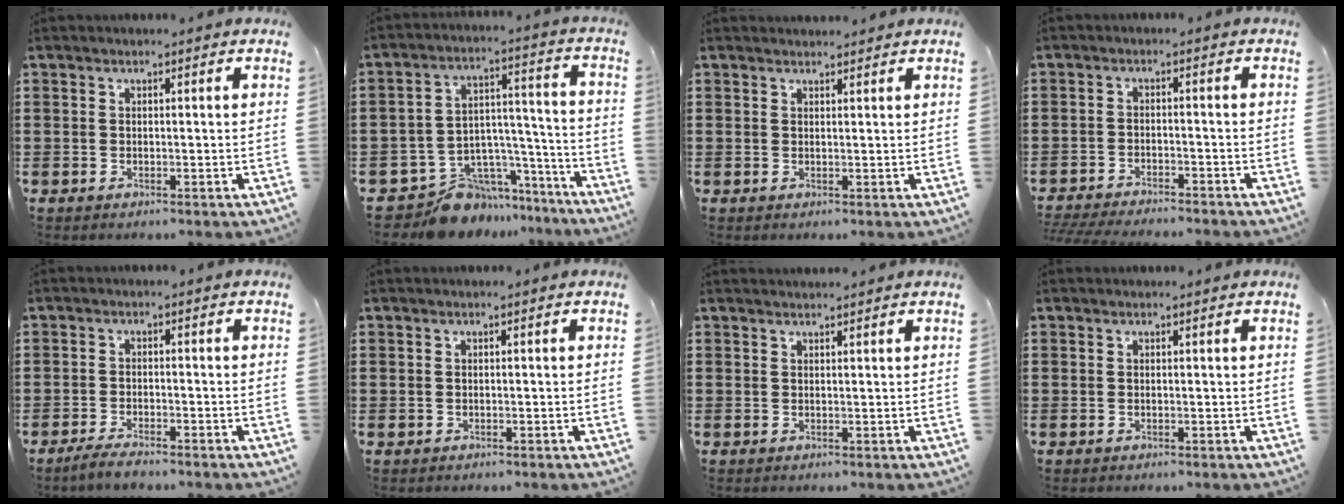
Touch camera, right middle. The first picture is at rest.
{"total": 9.3, "force": [-8.2, 4.2, 1.1], "torque": [-0.028, 0.022, -0.154]}
{"total": 1.2, "force": [1.2, 0.0, 0.0], "torque": [-0.001, 0.000, 0.024]}
{"total": 3.2, "force": [-3.2, -0.1, 0.4], "torque": [-0.015, -0.002, -0.069]}
{"total": 2.3, "force": [-2.1, 0.2, 1.1], "torque": [-0.025, 0.001, -0.042]}
{"total": 0.0}
{"total": 1.1, "force": [1.1, -0.2, 0.0], "torque": [-0.001, -0.002, 0.021]}
{"total": 0.0}